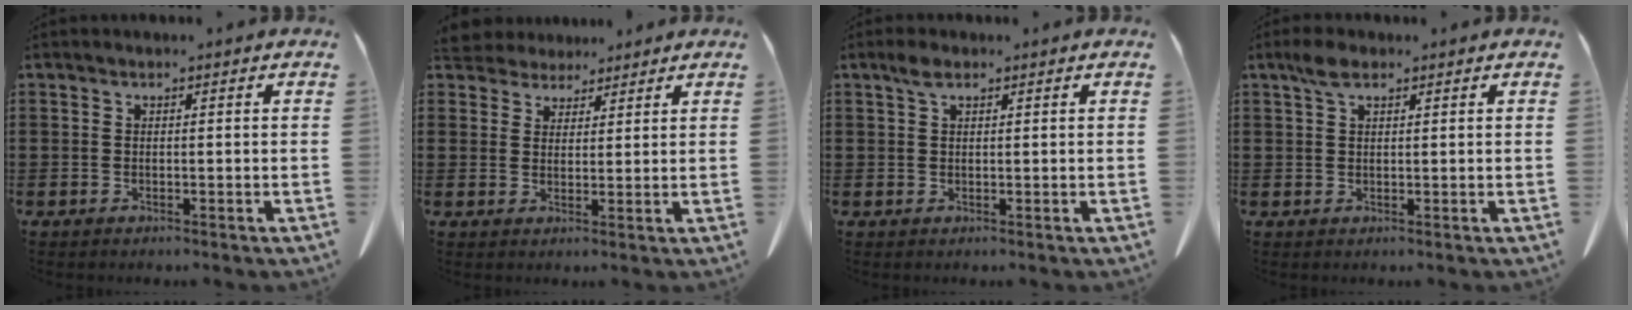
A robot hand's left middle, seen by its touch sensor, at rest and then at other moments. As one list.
[{"total": 3.8, "force": [3.5, 1.4, -0.1], "torque": [-0.015, -0.008, 0.068]}, {"total": 1.8, "force": [1.0, 0.8, 1.3], "torque": [-0.029, 0.003, 0.020]}, {"total": 2.8, "force": [1.6, 1.2, 1.9], "torque": [-0.044, 0.004, 0.031]}]